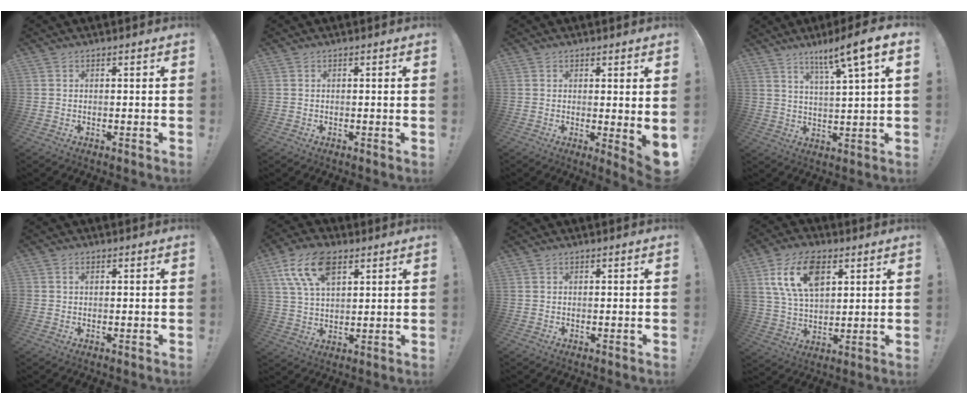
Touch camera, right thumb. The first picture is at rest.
{"total": 0.0}
{"total": 4.7, "force": [1.3, 0.8, 4.4], "torque": [-0.048, -0.022, 0.026]}
{"total": 9.5, "force": [5.9, -0.2, 7.5], "torque": [-0.119, -0.035, 0.087]}
{"total": 0.7, "force": [0.1, 0.7, 0.3], "torque": [-0.013, 0.005, 0.004]}
{"total": 14.3, "force": [7.1, 7.7, 9.8], "torque": [-0.188, -0.018, 0.130]}
{"total": 0.0}
{"total": 15.6, "force": [6.7, 9.6, 10.3], "torque": [-0.197, -0.010, 0.124]}